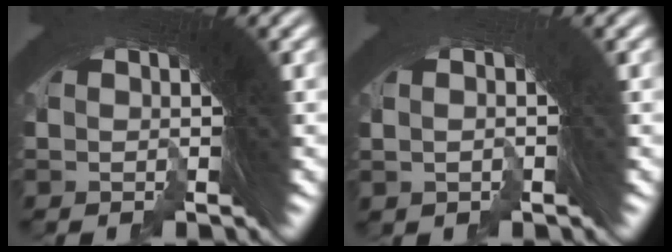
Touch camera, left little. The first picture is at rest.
{"total": 0.8, "force": [-0.4, 0.6, -0.3], "torque": [0.003, 0.007, -0.007]}